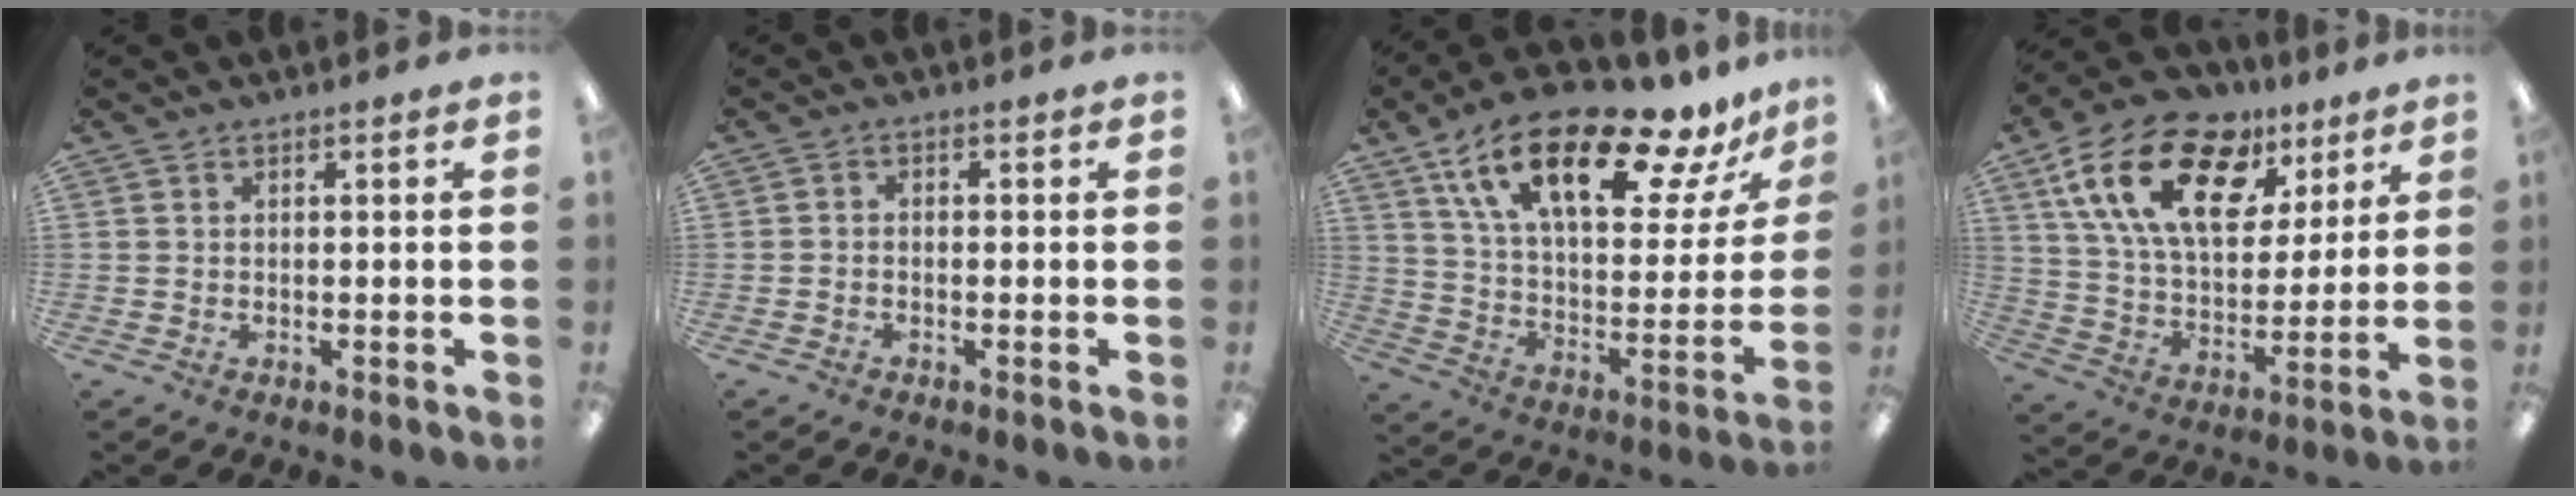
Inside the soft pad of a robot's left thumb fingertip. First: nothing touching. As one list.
[{"total": 1.1, "force": [-1.0, 0.3, 0.6], "torque": [-0.008, 0.003, -0.018]}, {"total": 24.1, "force": [15.9, 8.5, 16.1], "torque": [-0.267, -0.087, 0.264]}, {"total": 21.8, "force": [10.7, 12.3, 14.4], "torque": [-0.262, -0.032, 0.191]}]